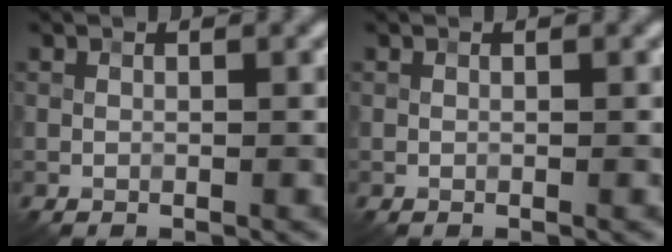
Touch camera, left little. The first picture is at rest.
{"total": 0.0}